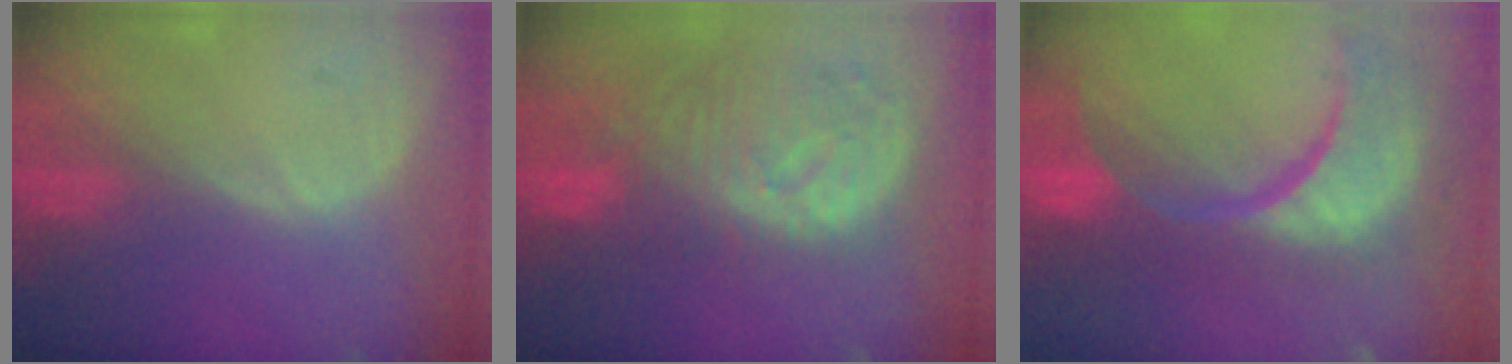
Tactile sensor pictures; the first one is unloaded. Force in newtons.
{"total": 11.2, "press": 9.8, "slide": 5.4}
{"total": 15.3, "press": 12.1, "slide": 9.4}